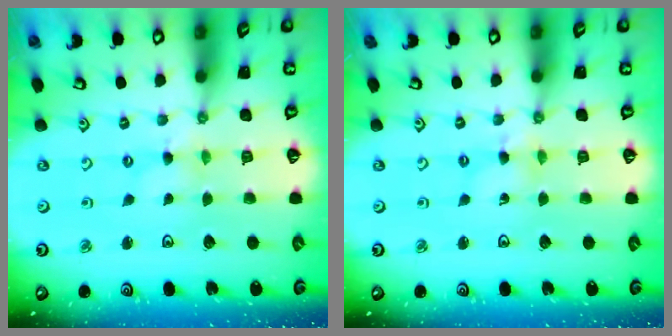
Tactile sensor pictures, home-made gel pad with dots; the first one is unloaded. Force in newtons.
{"total": 2.0, "press": 2.0, "slide": 0.2}